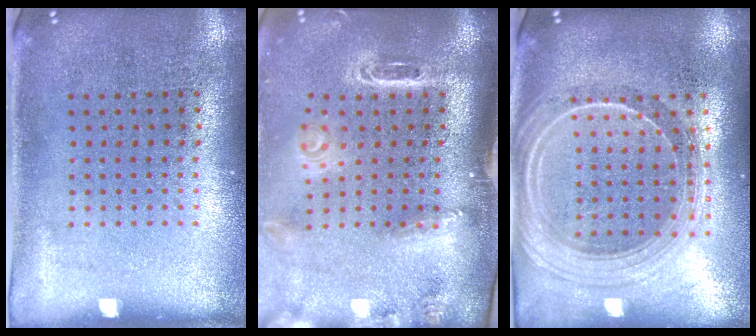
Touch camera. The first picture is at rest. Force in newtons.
{"total": 3.0, "press": 2.1, "slide": 2.1}
{"total": 2.4, "press": 2.0, "slide": 1.3}